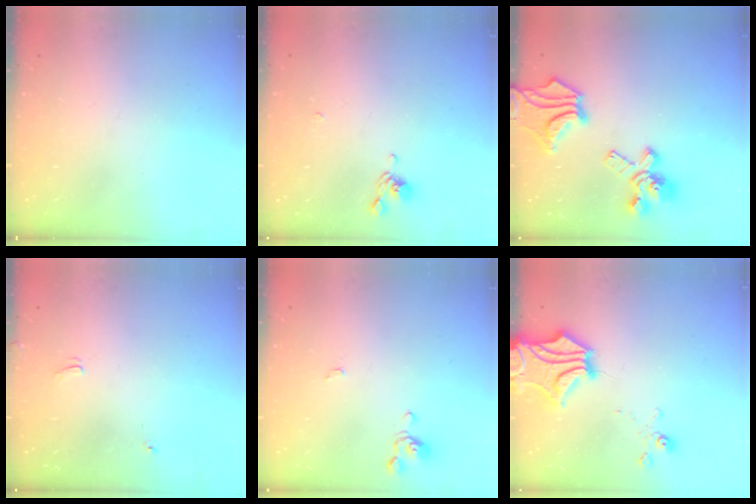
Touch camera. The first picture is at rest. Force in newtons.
{"total": 2.9, "press": 2.8, "slide": 0.5}
{"total": 11.7, "press": 11.2, "slide": 3.3}
{"total": 5.4, "press": 5.4, "slide": 0.1}
{"total": 0.5, "press": 0.5, "slide": 0.2}
{"total": 5.8, "press": 5.2, "slide": 2.7}